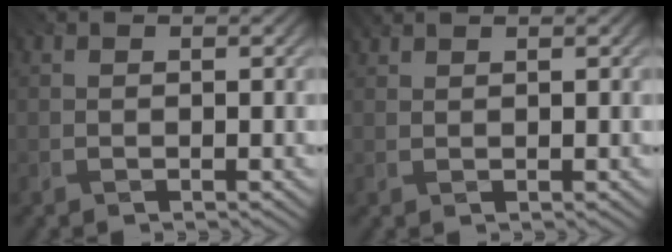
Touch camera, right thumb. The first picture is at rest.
{"total": 1.0, "force": [1.0, 0.1, 0.3], "torque": [-0.008, 0.000, 0.017]}